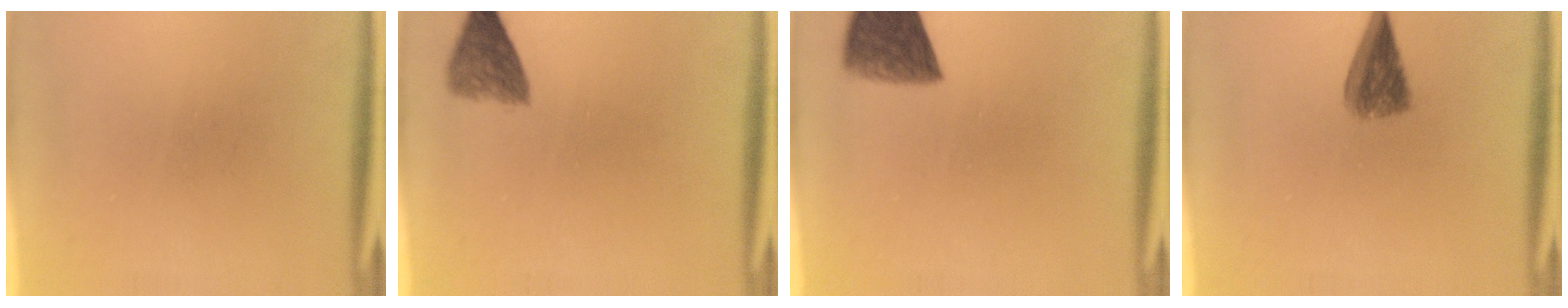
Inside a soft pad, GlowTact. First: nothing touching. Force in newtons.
{"total": 4.1}
{"total": 7.9}
{"total": 5.4}